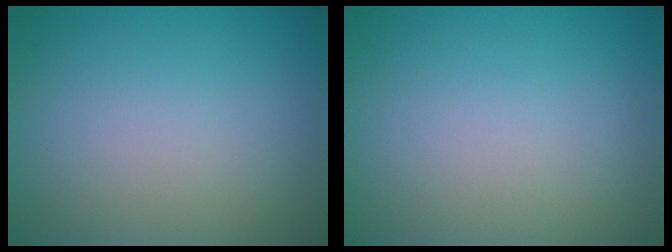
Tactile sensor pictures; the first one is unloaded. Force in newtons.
{"total": 0.0}